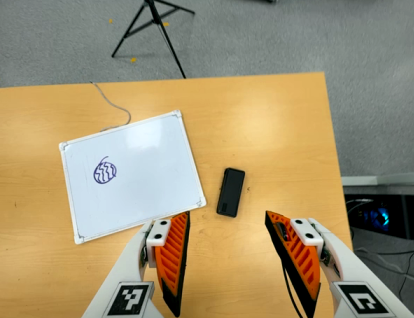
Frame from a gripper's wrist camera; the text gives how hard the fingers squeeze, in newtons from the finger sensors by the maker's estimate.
{"total": 0.0}